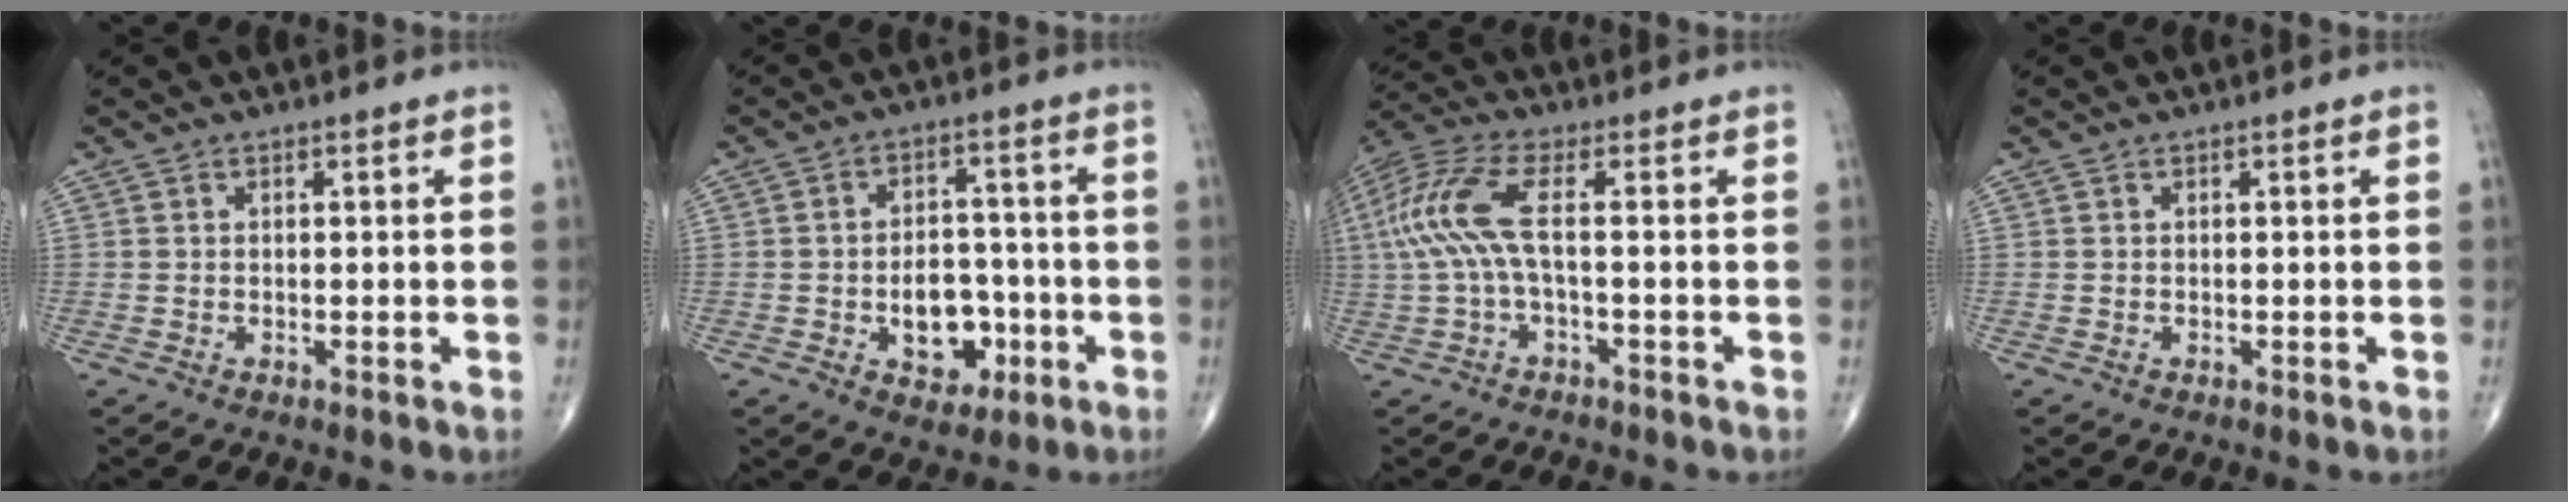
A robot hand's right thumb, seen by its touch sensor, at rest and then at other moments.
{"total": 9.4, "force": [-2.8, 6.5, 6.3], "torque": [-0.055, 0.027, -0.033]}
{"total": 10.2, "force": [0.0, 2.7, 9.8], "torque": [-0.254, 0.034, -0.002]}
{"total": 0.0}